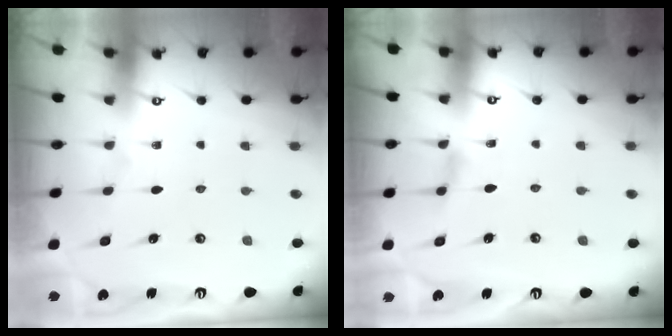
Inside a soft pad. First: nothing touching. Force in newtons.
{"total": 2.4, "press": 2.3, "slide": 0.5}